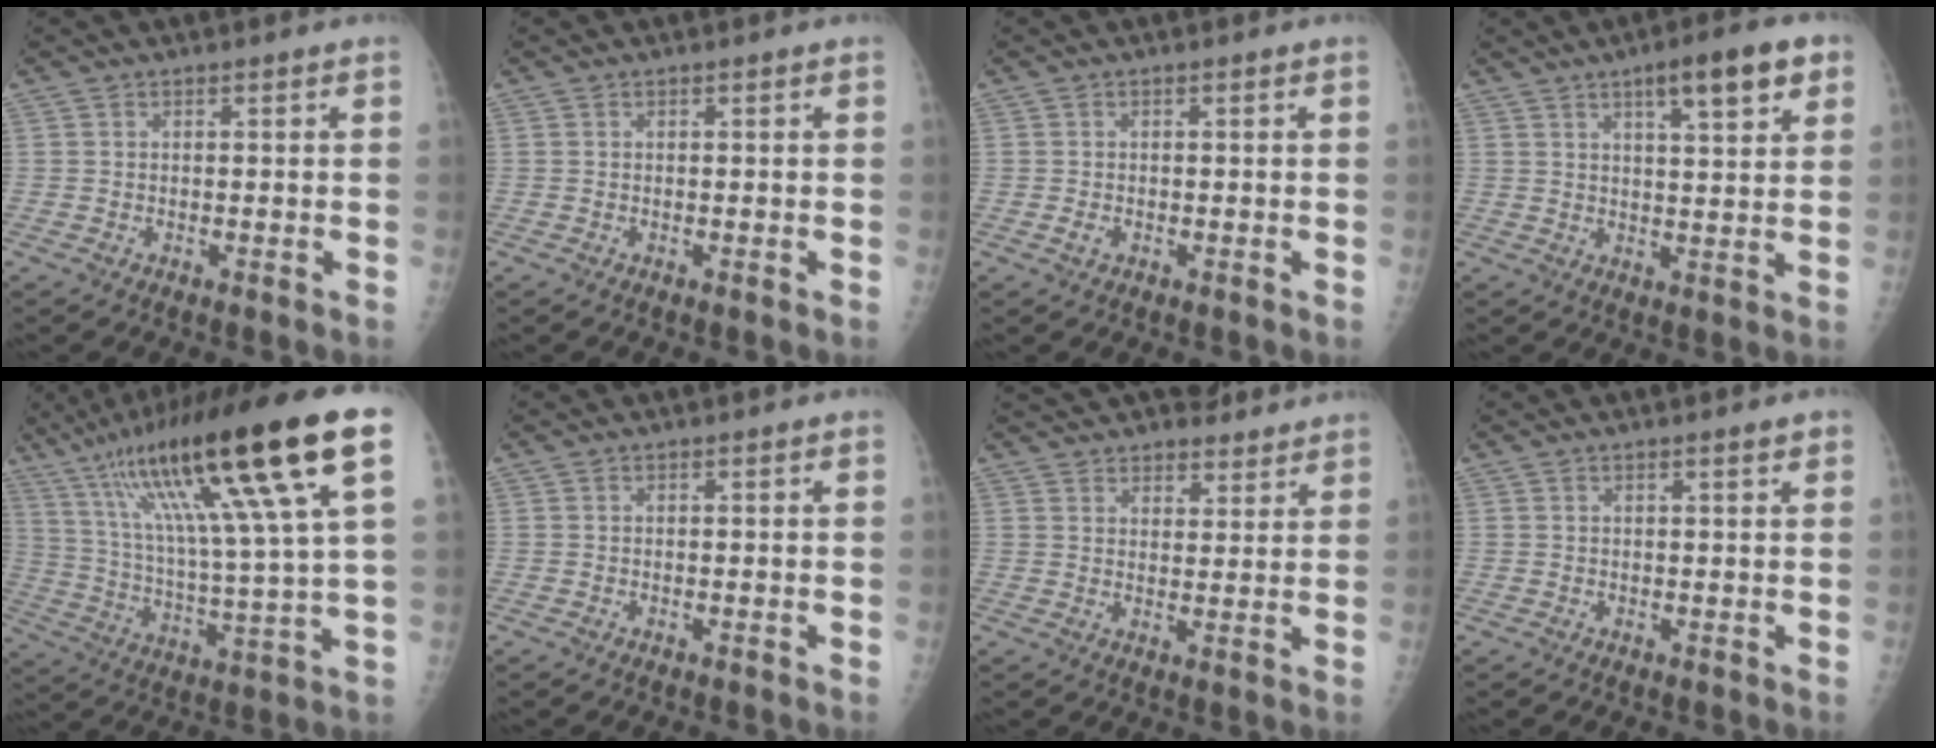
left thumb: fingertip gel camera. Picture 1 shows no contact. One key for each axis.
{"total": 0.0}
{"total": 1.1, "fx": -0.3, "fy": 0.7, "fz": 0.8, "tx": -0.018, "ty": 0.002, "tz": -0.006}
{"total": 10.3, "fx": 5.4, "fy": 2.5, "fz": 8.3, "tx": -0.104, "ty": -0.016, "tz": 0.074}
{"total": 27.8, "fx": 13.4, "fy": 3.5, "fz": 24.2, "tx": -0.415, "ty": -0.014, "tz": 0.220}
{"total": 0.0}
{"total": 12.5, "fx": 10.8, "fy": 4.6, "fz": 4.2, "tx": -0.032, "ty": -0.022, "tz": 0.158}
{"total": 1.7, "fx": 1.1, "fy": 0.1, "fz": 1.3, "tx": -0.019, "ty": -0.003, "tz": 0.014}